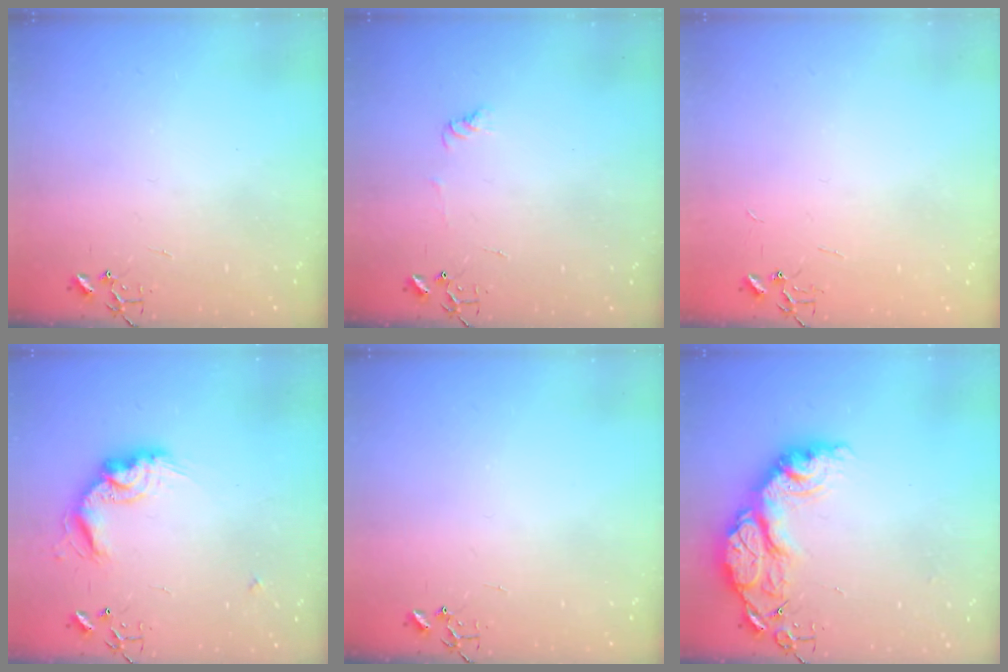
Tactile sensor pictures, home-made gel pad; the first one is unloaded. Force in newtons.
{"total": 4.9, "press": 4.9, "slide": 0.7}
{"total": 1.8, "press": 1.8, "slide": 0.2}
{"total": 15.0, "press": 15.0, "slide": 0.6}
{"total": 0.0}
{"total": 19.9, "press": 19.9, "slide": 1.4}